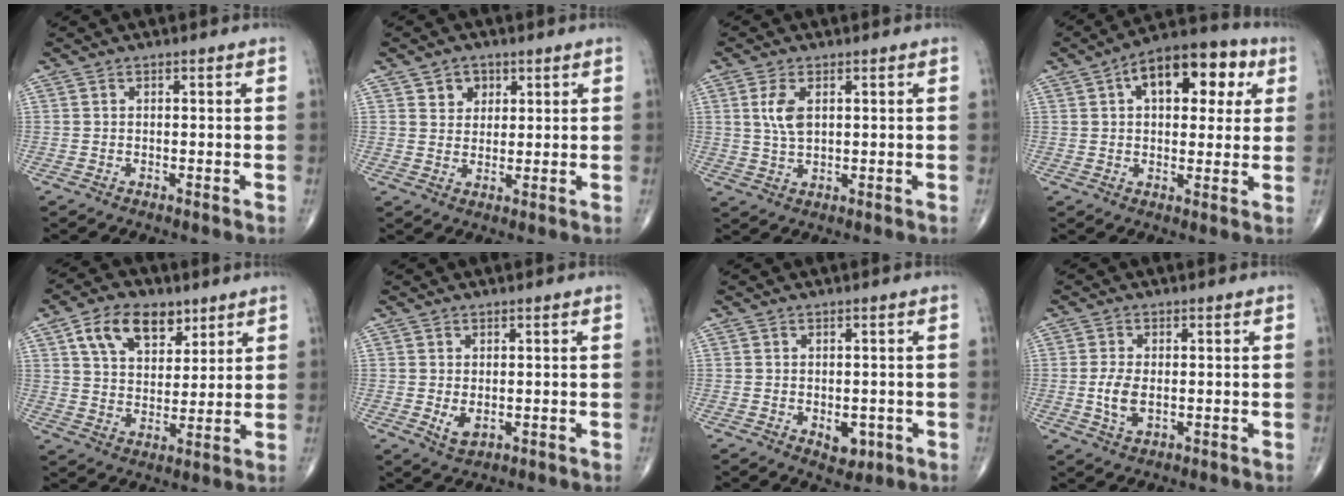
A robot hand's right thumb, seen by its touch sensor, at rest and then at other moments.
{"total": 4.1, "force": [2.1, 3.3, 1.4], "torque": [-0.001, -0.012, 0.035]}
{"total": 4.9, "force": [1.4, 2.5, 4.0], "torque": [-0.083, -0.005, 0.030]}
{"total": 15.3, "force": [5.2, 8.3, 11.7], "torque": [-0.125, 0.017, 0.069]}
{"total": 12.1, "force": [6.3, 7.5, 7.2], "torque": [-0.096, -0.023, 0.114]}
{"total": 2.8, "force": [-0.2, 1.6, 2.2], "torque": [-0.033, -0.007, 0.005]}
{"total": 3.6, "force": [-1.0, 2.4, 2.5], "torque": [-0.017, -0.001, -0.005]}
{"total": 4.5, "force": [-0.3, 2.4, 3.8], "torque": [-0.081, -0.008, -0.005]}